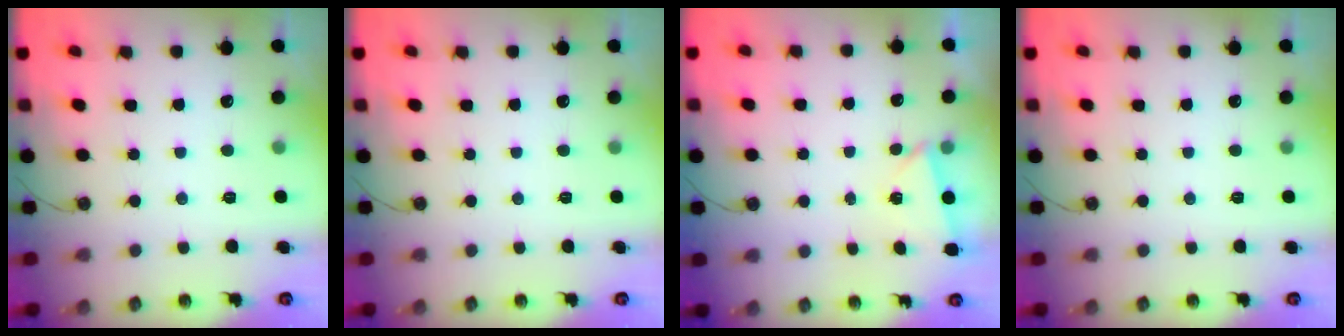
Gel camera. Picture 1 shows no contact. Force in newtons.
{"total": 0.0}
{"total": 2.5, "press": 0.6, "slide": 2.4}
{"total": 0.0}